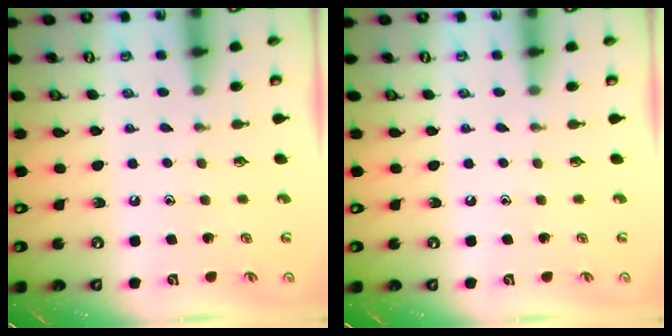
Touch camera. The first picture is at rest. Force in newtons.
{"total": 0.0}